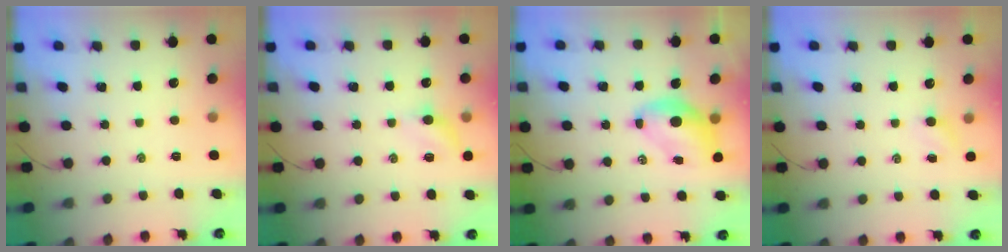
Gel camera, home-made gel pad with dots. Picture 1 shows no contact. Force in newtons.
{"total": 5.5, "press": 5.3, "slide": 1.4}
{"total": 7.8, "press": 7.5, "slide": 1.8}
{"total": 2.7, "press": 2.6, "slide": 0.8}